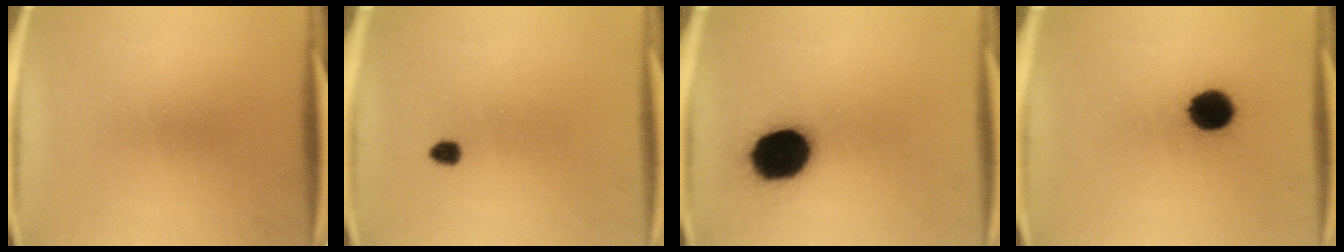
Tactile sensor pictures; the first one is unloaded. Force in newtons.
{"total": 1.8}
{"total": 17.4}
{"total": 10.1}